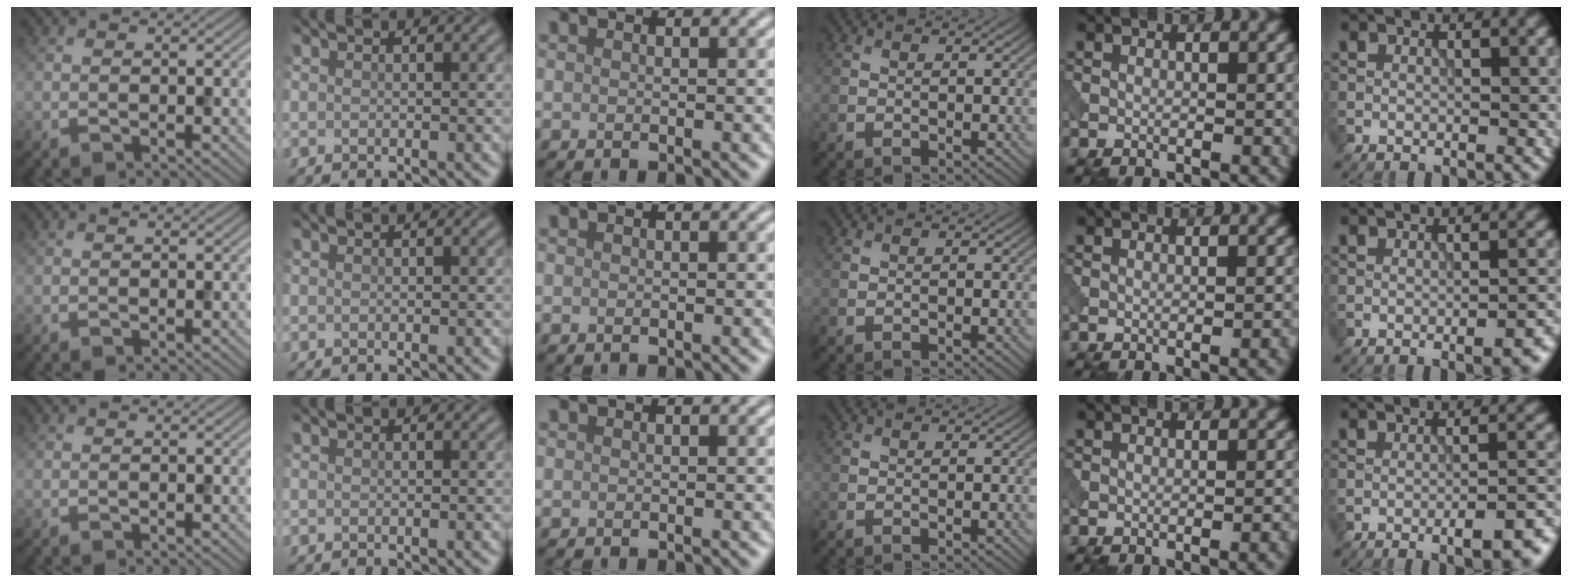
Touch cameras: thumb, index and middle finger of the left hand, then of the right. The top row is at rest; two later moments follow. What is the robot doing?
{"motion": "pour", "object": "beaker"}